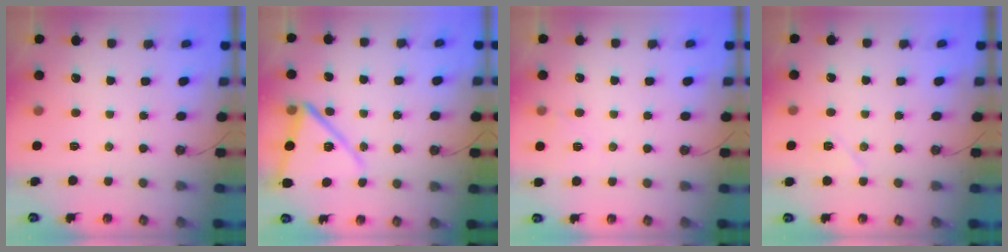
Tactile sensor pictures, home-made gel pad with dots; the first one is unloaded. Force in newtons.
{"total": 13.3, "press": 13.3, "slide": 1.4}
{"total": 4.9, "press": 4.5, "slide": 1.9}
{"total": 5.6, "press": 5.6, "slide": 0.9}